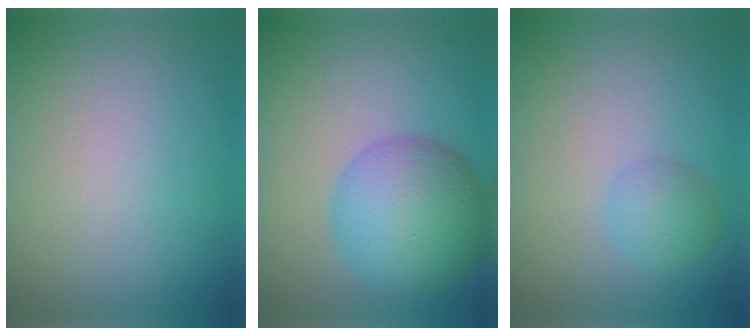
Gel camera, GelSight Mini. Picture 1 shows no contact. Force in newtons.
{"total": 7.5, "press": 7.5, "slide": 0.4}
{"total": 2.0, "press": 2.0, "slide": 0.1}